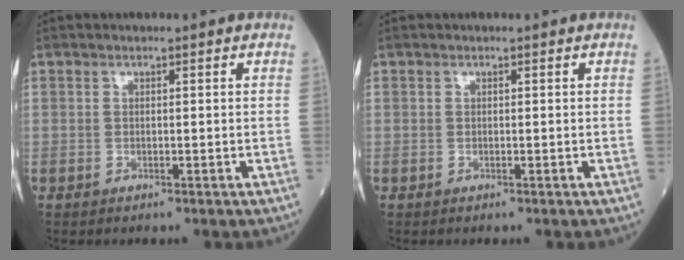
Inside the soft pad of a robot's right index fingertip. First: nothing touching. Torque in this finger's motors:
{"motor_torque": [0.01, 0.00, 0.00, 0.00]}